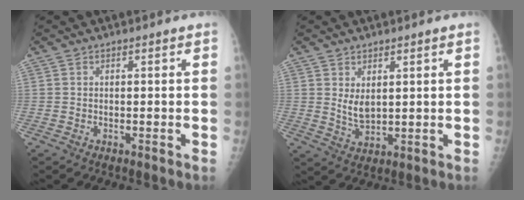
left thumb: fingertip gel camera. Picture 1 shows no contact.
{"total": 4.1, "force": [1.4, 2.1, 3.2], "torque": [-0.052, -0.019, 0.035]}